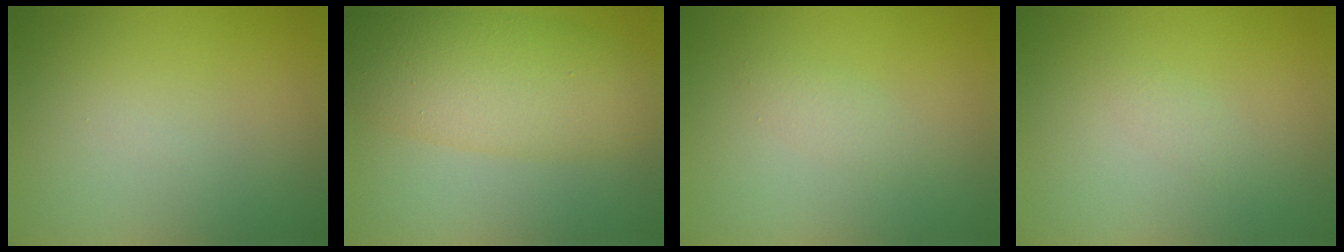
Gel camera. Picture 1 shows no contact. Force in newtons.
{"total": 7.1, "press": 7.1, "slide": 0.1}
{"total": 1.1, "press": 1.1, "slide": 0.1}
{"total": 0.7, "press": 0.7, "slide": 0.0}